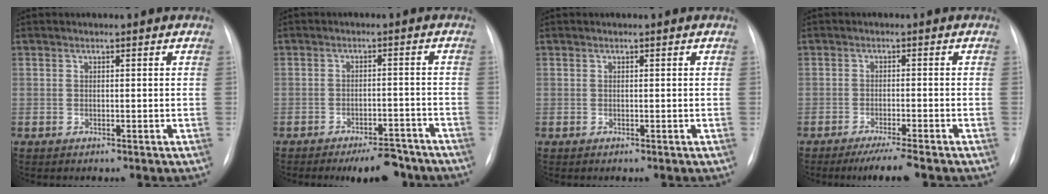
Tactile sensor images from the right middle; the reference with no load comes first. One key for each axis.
{"total": 6.9, "fx": -5.7, "fy": 2.2, "fz": 3.2, "tx": -0.030, "ty": 0.002, "tz": -0.085}
{"total": 0.0}
{"total": 5.2, "fx": -4.2, "fy": -0.3, "fz": 3.1, "tx": -0.045, "ty": -0.013, "tz": -0.067}